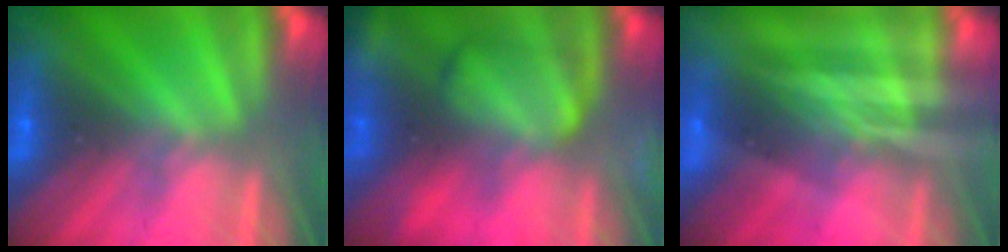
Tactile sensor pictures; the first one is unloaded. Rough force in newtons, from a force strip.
{"total": 6.9}
{"total": 2.1}